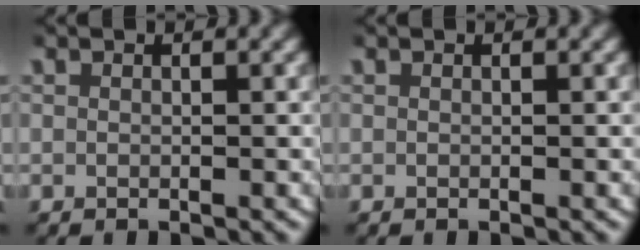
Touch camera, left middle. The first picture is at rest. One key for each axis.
{"total": 0.0}